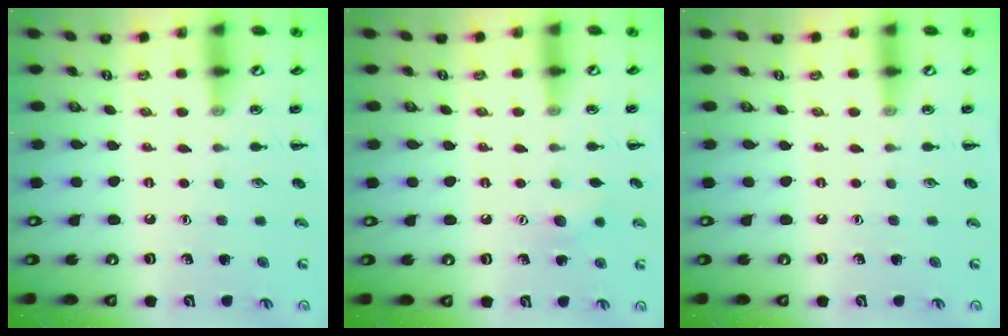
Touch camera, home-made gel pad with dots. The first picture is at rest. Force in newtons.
{"total": 7.7, "press": 7.5, "slide": 1.6}
{"total": 0.0}